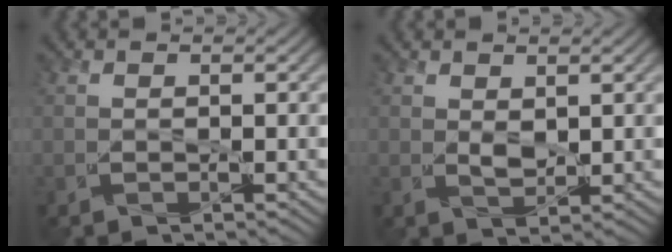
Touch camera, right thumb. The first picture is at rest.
{"total": 1.7, "force": [1.0, 0.5, 1.2], "torque": [-0.030, -0.003, 0.024]}